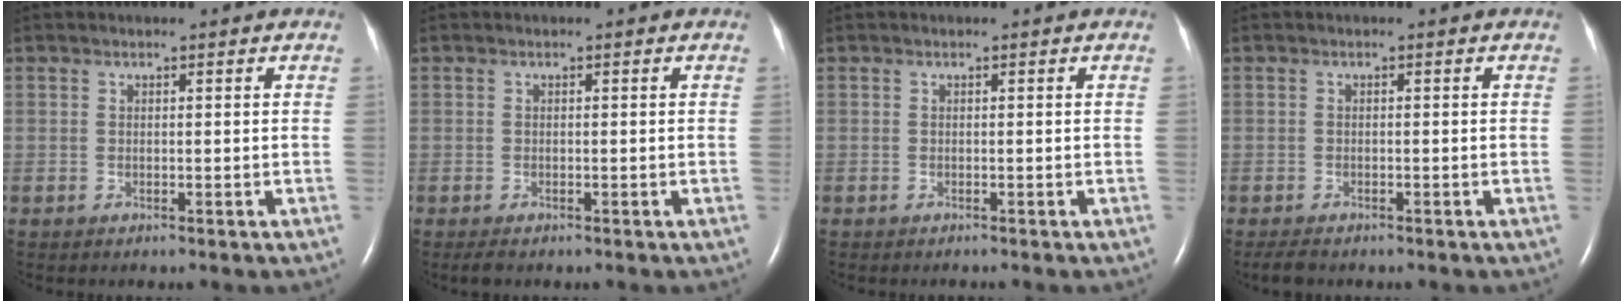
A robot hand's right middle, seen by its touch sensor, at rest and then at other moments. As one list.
[{"total": 1.0, "force": [-0.8, 0.3, 0.6], "torque": [-0.016, -0.004, -0.012]}, {"total": 0.7, "force": [-0.6, 0.1, 0.2], "torque": [-0.006, -0.002, -0.008]}, {"total": 2.1, "force": [-1.8, 0.6, 0.9], "torque": [-0.022, -0.006, -0.025]}]